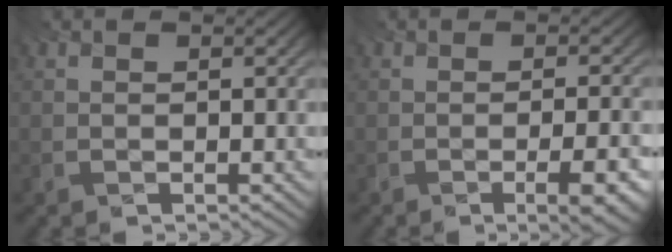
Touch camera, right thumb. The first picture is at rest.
{"total": 5.5, "force": [-2.5, 1.1, 4.7], "torque": [-0.050, 0.001, -0.042]}